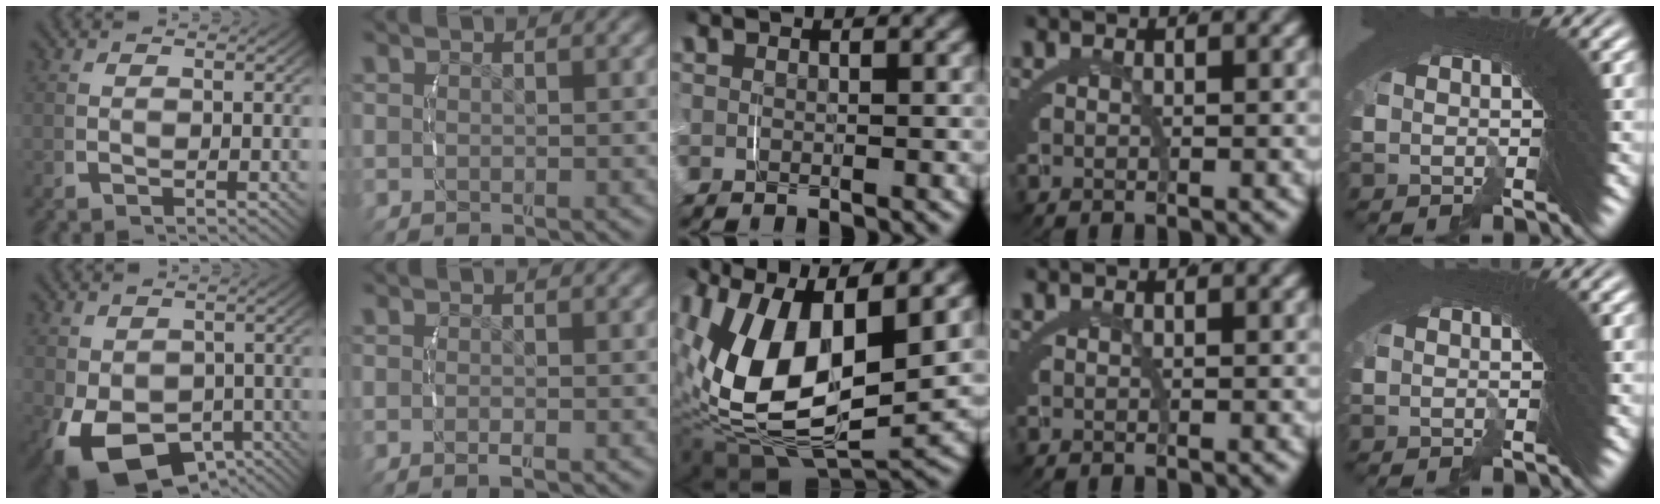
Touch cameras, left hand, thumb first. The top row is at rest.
{"thumb": {"total": 11.4, "force": [-5.3, 7.2, 7.1], "torque": [-0.140, -0.064, -0.057]}, "index": {"total": 0.6, "force": [-0.5, 0.1, 0.3], "torque": [-0.010, 0.005, -0.014]}, "middle": {"total": 13.0, "force": [1.1, 7.2, 10.8], "torque": [-0.232, -0.021, 0.025]}}